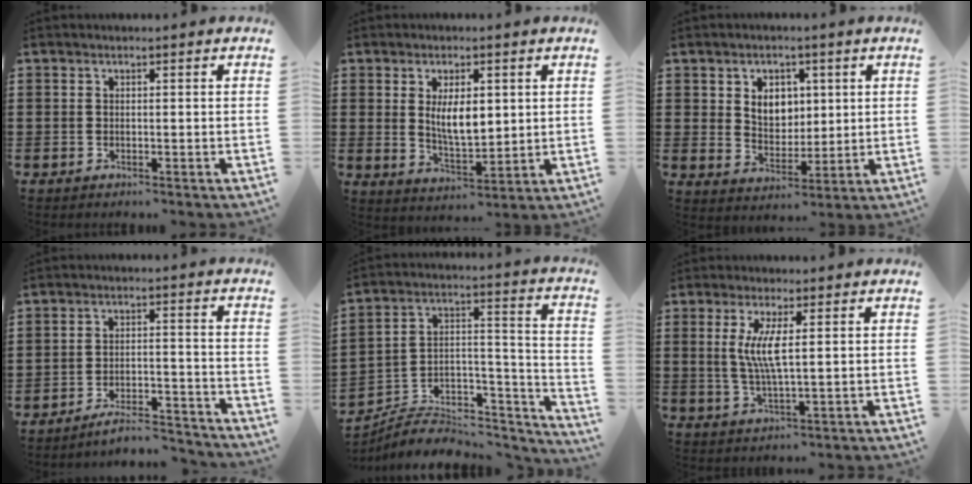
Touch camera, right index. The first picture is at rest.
{"total": 6.3, "force": [1.4, 2.8, 5.5], "torque": [-0.095, 0.000, 0.019]}
{"total": 5.0, "force": [1.7, 4.1, 2.4], "torque": [-0.055, 0.011, 0.028]}
{"total": 5.4, "force": [-5.1, 0.3, 1.5], "torque": [-0.032, -0.003, -0.102]}
{"total": 5.1, "force": [-3.9, 3.1, 1.2], "torque": [-0.020, 0.002, -0.074]}
{"total": 5.9, "force": [1.2, 0.9, 5.7], "torque": [-0.120, -0.005, 0.016]}